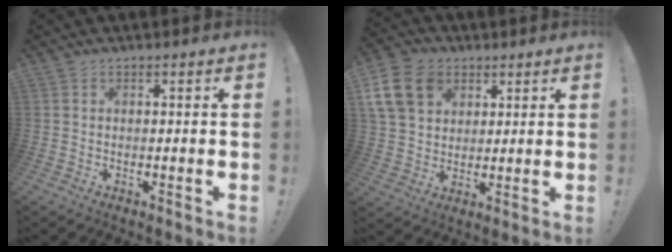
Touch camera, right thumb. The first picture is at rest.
{"total": 14.6, "force": [6.0, 11.2, 7.3], "torque": [-0.126, -0.025, 0.121]}